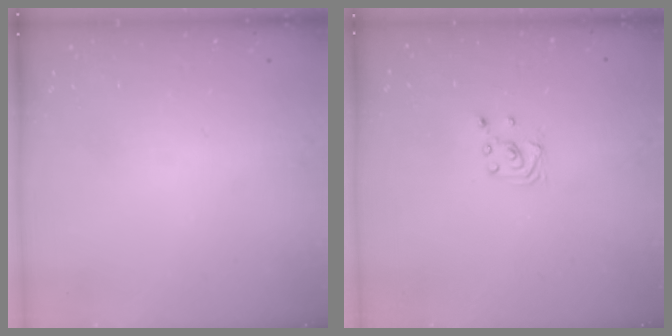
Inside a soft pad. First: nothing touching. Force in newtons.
{"total": 2.3, "press": 2.3, "slide": 0.2}